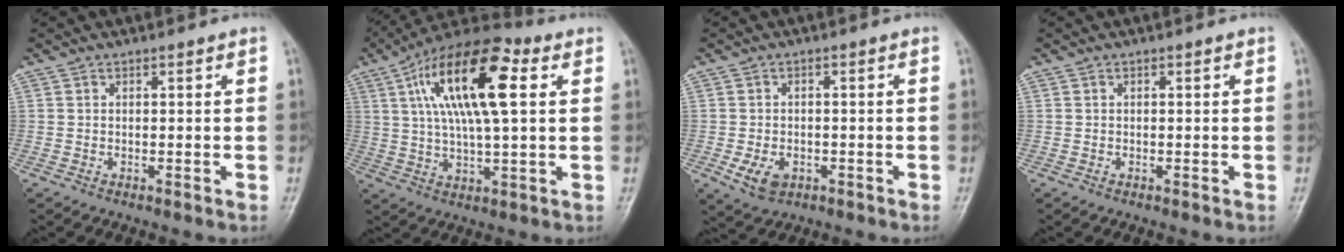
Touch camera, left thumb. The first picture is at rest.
{"total": 19.0, "force": [5.5, 6.7, 16.9], "torque": [-0.292, 0.015, 0.085]}
{"total": 5.0, "force": [-1.8, 3.4, 3.1], "torque": [-0.053, 0.002, -0.025]}
{"total": 0.0}